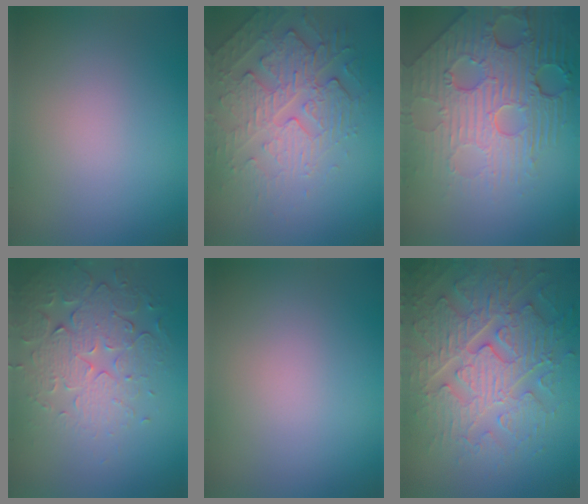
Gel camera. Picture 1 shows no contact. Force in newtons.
{"total": 4.3, "press": 4.0, "slide": 1.7}
{"total": 8.6, "press": 5.9, "slide": 6.3}
{"total": 5.0, "press": 4.4, "slide": 2.5}
{"total": 0.0}
{"total": 7.8, "press": 6.3, "slide": 4.6}